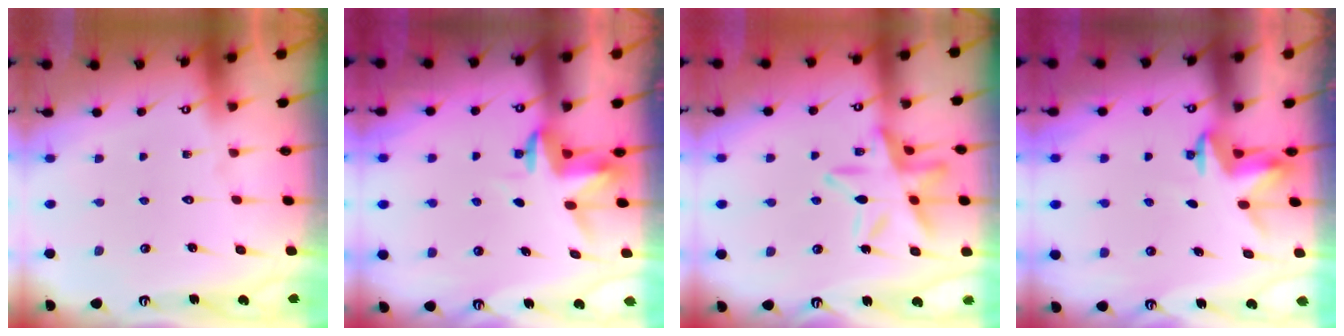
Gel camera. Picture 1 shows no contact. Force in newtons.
{"total": 3.5, "press": 3.5, "slide": 0.2}
{"total": 15.4, "press": 15.4, "slide": 1.3}
{"total": 3.3, "press": 3.3, "slide": 0.2}